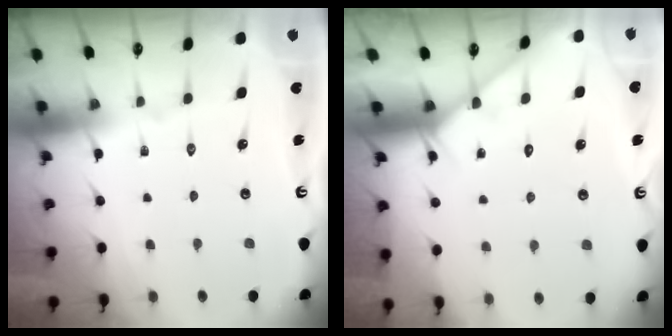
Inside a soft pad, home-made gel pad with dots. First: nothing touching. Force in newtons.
{"total": 3.8, "press": 3.8, "slide": 0.4}